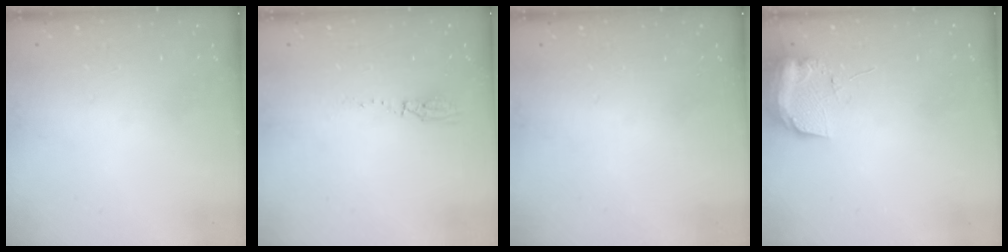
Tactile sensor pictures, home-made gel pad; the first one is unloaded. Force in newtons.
{"total": 17.0, "press": 5.1, "slide": 16.2}
{"total": 16.0, "press": 1.9, "slide": 15.9}
{"total": 9.5, "press": 9.4, "slide": 1.0}